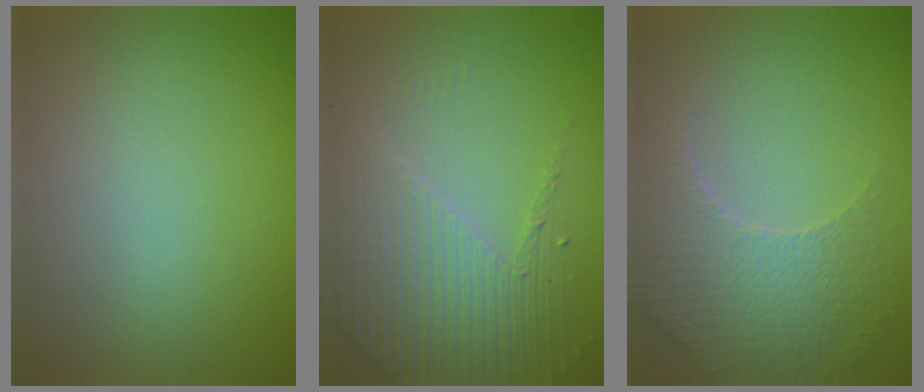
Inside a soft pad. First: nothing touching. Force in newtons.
{"total": 4.5, "press": 3.4, "slide": 2.9}
{"total": 4.3, "press": 4.2, "slide": 1.2}